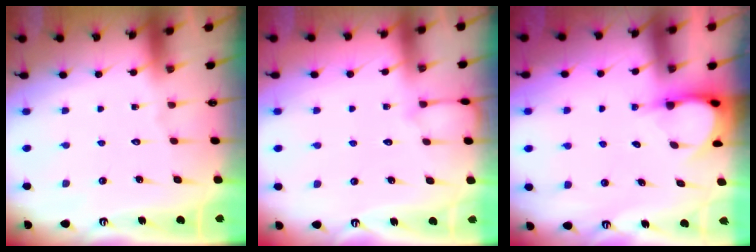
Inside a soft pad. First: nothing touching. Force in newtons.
{"total": 3.4, "press": 3.4, "slide": 0.4}
{"total": 3.7, "press": 3.7, "slide": 0.2}